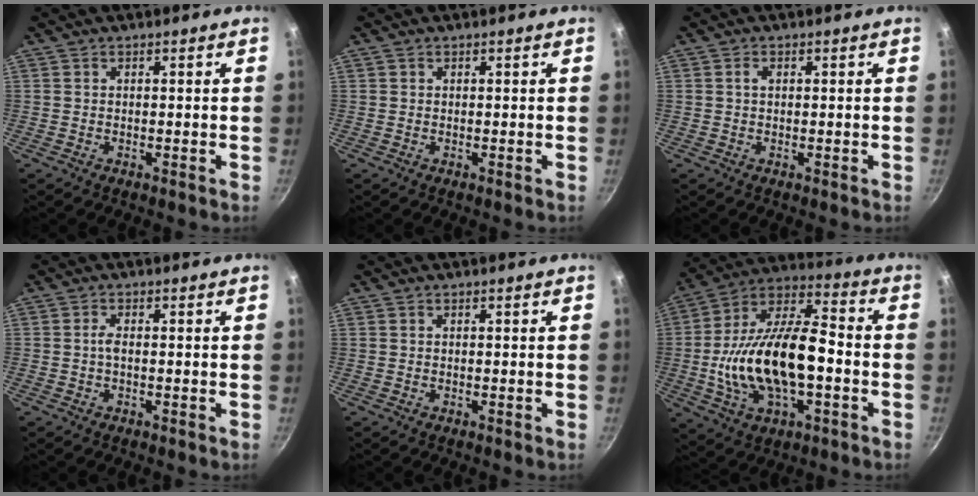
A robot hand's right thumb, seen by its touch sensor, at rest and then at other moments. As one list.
[{"total": 0.0}, {"total": 1.0, "force": [0.3, 0.6, 0.8], "torque": [-0.013, 0.002, 0.004]}, {"total": 1.4, "force": [-0.2, 0.5, 1.3], "torque": [-0.032, 0.006, -0.008]}, {"total": 0.0}, {"total": 22.3, "force": [-3.2, 11.1, 19.1], "torque": [-0.341, 0.038, -0.059]}]